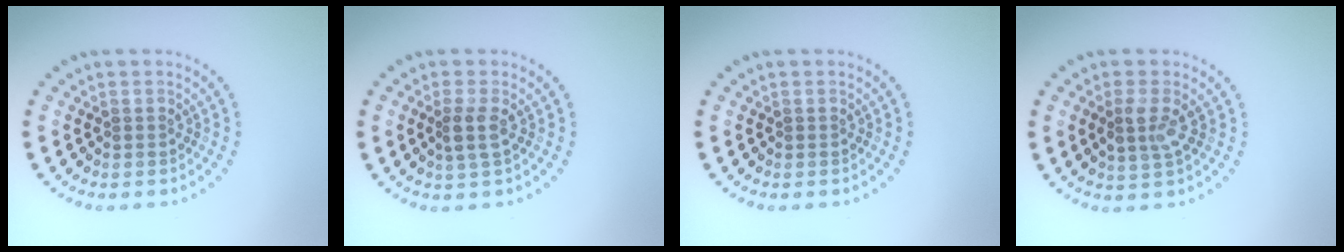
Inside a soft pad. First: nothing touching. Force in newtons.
{"total": 1.9, "press": 1.6, "slide": 1.0}
{"total": 0.0}
{"total": 2.4, "press": 2.2, "slide": 0.9}